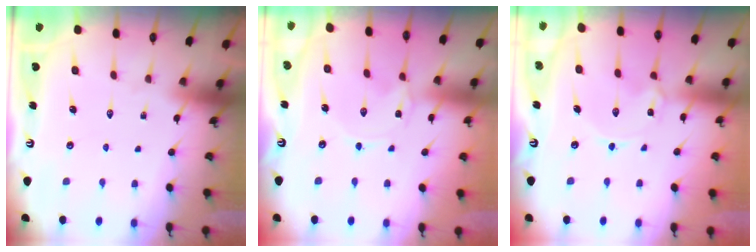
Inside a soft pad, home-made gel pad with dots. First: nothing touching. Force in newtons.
{"total": 0.0}
{"total": 2.4, "press": 2.4, "slide": 0.1}